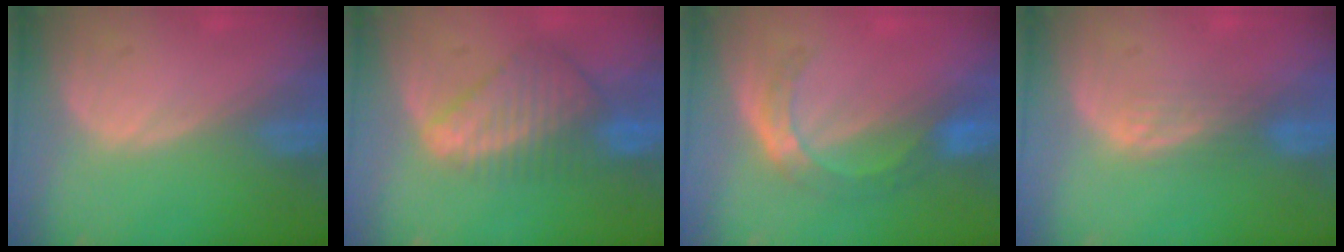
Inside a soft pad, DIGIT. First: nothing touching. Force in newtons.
{"total": 8.5, "press": 7.4, "slide": 4.2}
{"total": 5.6, "press": 5.2, "slide": 2.1}
{"total": 2.4, "press": 2.3, "slide": 0.4}